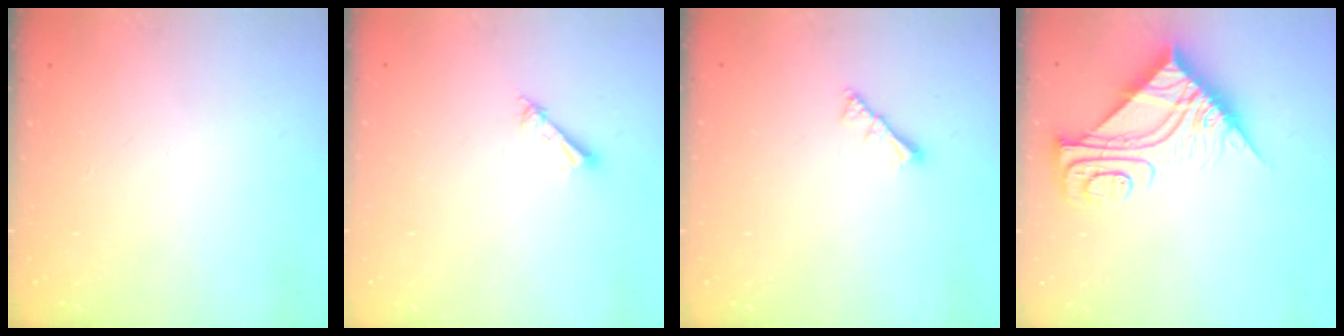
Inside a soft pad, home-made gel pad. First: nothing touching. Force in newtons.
{"total": 1.5, "press": 1.5, "slide": 0.2}
{"total": 2.8, "press": 2.8, "slide": 0.6}
{"total": 11.6, "press": 11.5, "slide": 1.1}